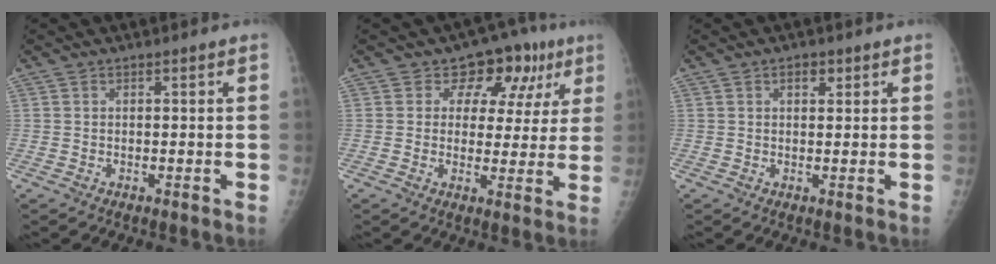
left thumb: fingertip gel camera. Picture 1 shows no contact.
{"total": 10.1, "force": [4.6, 7.4, 5.1], "torque": [-0.004, -0.004, 0.054]}
{"total": 1.7, "force": [0.9, 1.0, 1.0], "torque": [-0.004, -0.002, 0.012]}